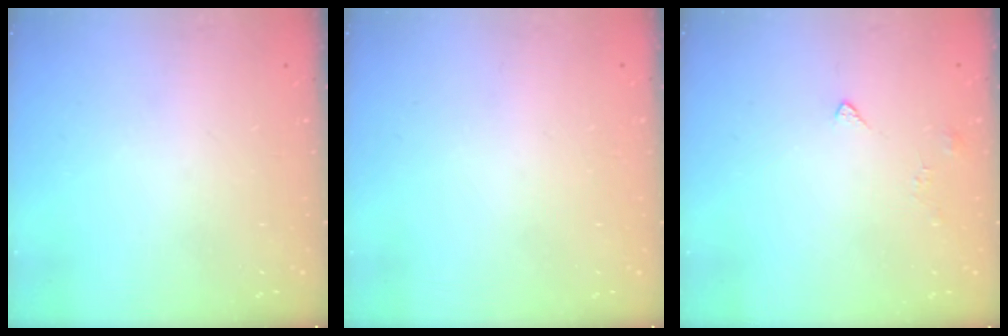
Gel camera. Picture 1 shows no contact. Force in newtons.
{"total": 1.9, "press": 1.9, "slide": 0.1}
{"total": 2.6, "press": 2.6, "slide": 0.5}